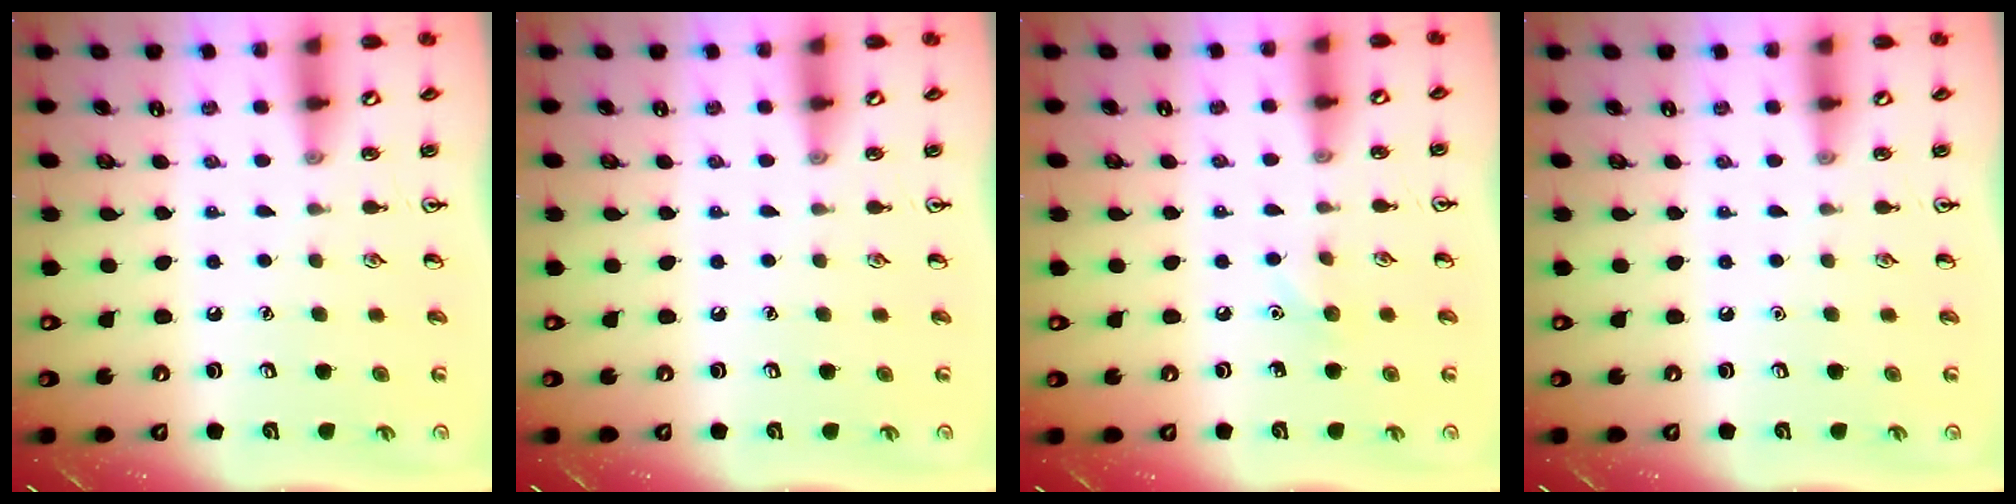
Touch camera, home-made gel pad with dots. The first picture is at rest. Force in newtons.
{"total": 0.0}
{"total": 4.8, "press": 4.5, "slide": 1.6}
{"total": 0.0}